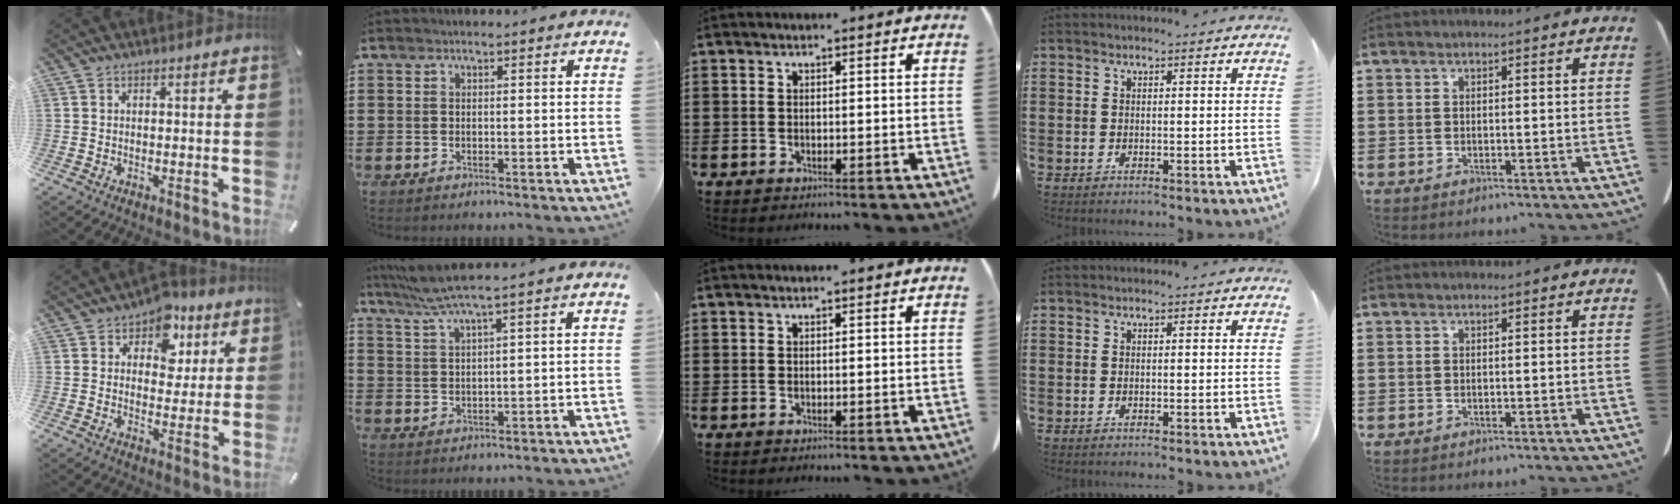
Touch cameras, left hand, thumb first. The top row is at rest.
{"thumb": {"total": 8.4, "force": [4.3, 6.5, 3.2], "torque": [-0.037, -0.028, 0.069]}, "index": {"total": 5.0, "force": [3.4, -0.2, 3.6], "torque": [-0.079, -0.003, 0.061]}}